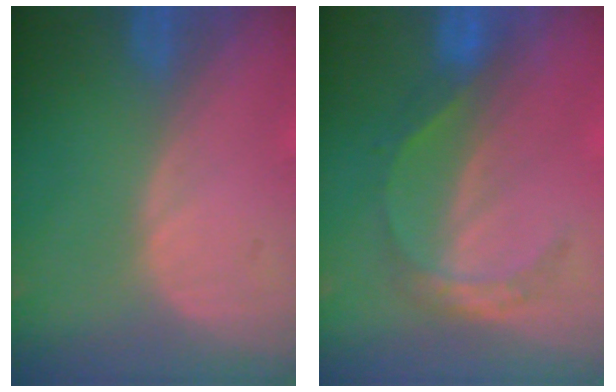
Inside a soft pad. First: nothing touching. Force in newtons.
{"total": 4.6, "press": 4.2, "slide": 1.9}